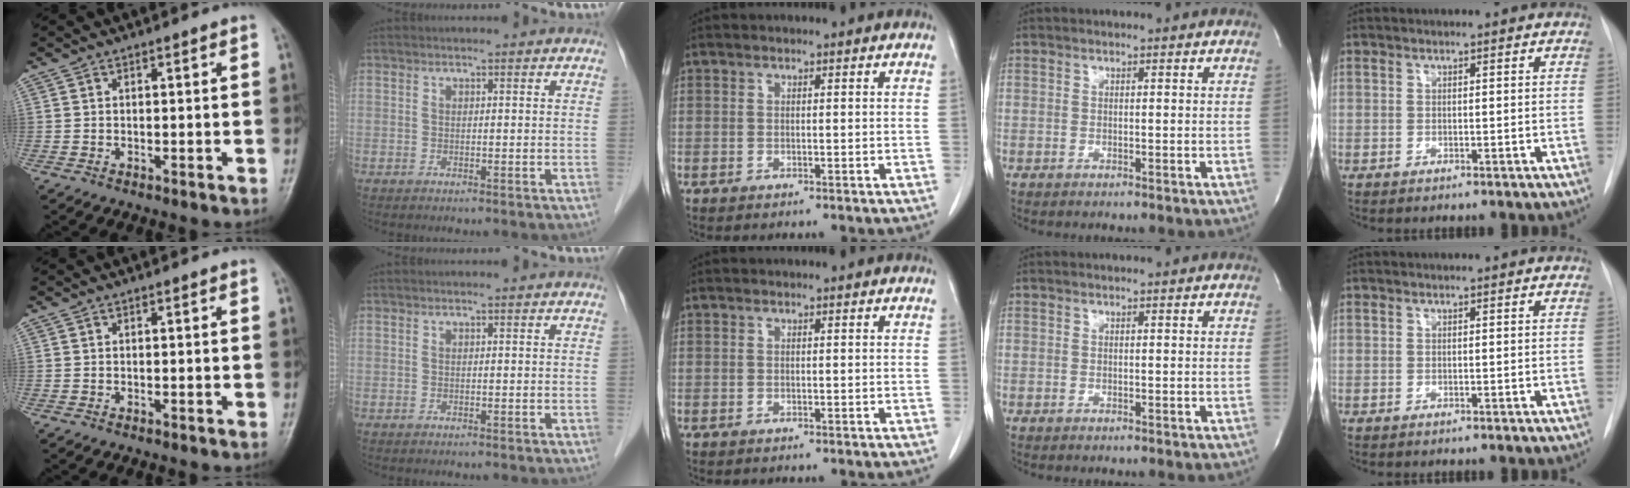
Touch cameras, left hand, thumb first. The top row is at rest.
{}